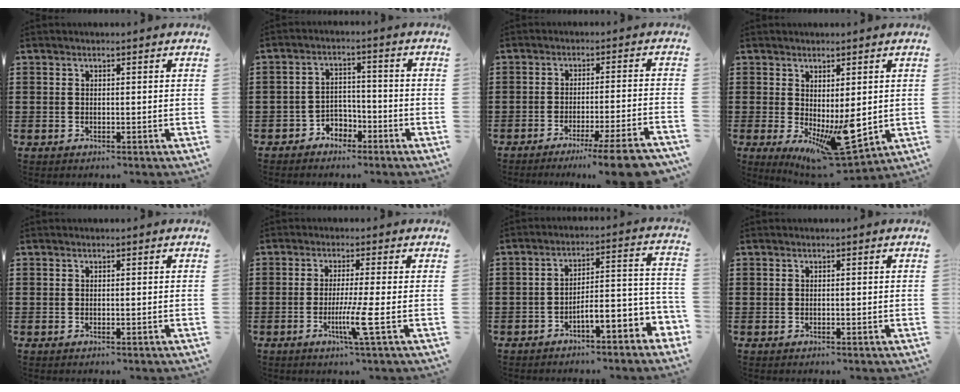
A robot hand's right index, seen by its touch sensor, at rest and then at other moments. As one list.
[{"total": 3.2, "force": [-2.6, 1.8, 0.5], "torque": [-0.018, 0.007, -0.055]}, {"total": 6.7, "force": [-5.0, -0.9, 4.3], "torque": [-0.065, -0.017, -0.093]}, {"total": 8.3, "force": [-0.8, 3.0, 7.7], "torque": [-0.115, -0.024, -0.003]}, {"total": 0.0}, {"total": 6.2, "force": [-1.9, -0.8, 5.8], "torque": [-0.104, -0.025, -0.035]}, {"total": 4.8, "force": [-3.2, 0.9, 3.4], "torque": [-0.065, -0.022, -0.068]}, {"total": 0.0}]